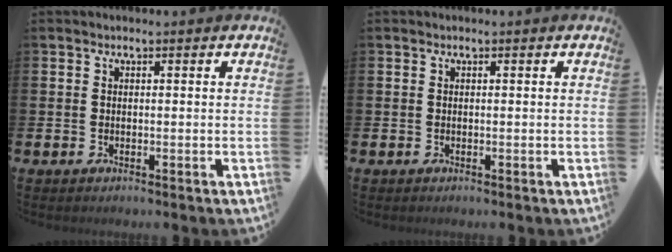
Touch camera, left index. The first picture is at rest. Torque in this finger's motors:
{"motor_torque": [0.00, 0.00, 0.00, 0.01]}